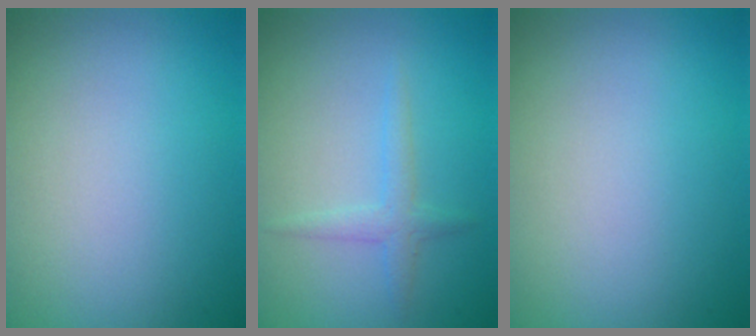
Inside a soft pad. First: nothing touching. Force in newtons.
{"total": 1.6, "press": 1.6, "slide": 0.1}
{"total": 0.0}